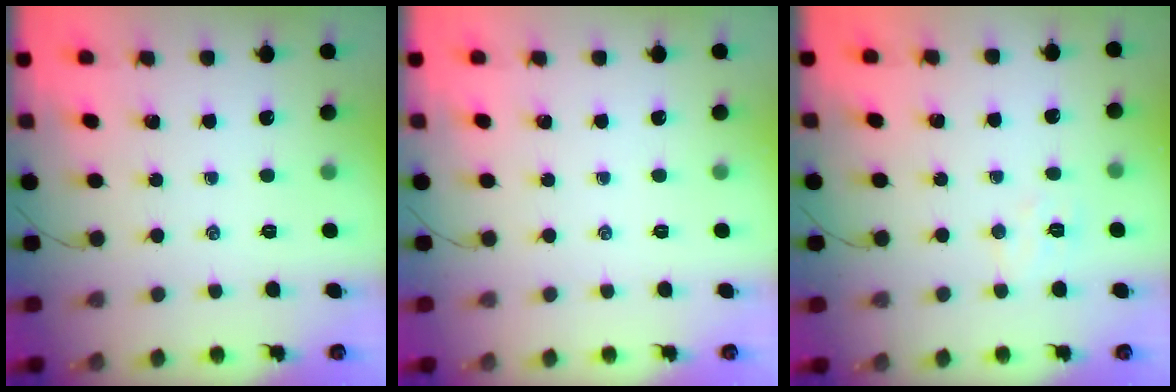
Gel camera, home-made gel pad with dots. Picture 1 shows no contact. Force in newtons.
{"total": 0.0}
{"total": 5.5, "press": 5.4, "slide": 0.8}